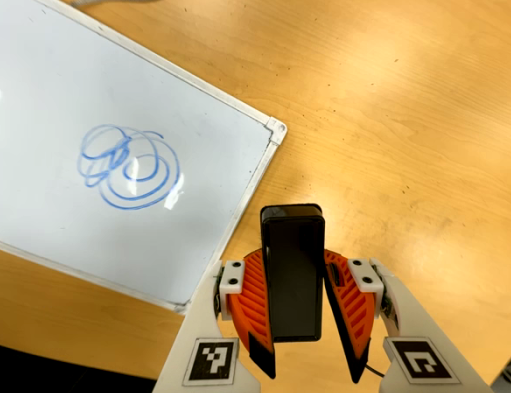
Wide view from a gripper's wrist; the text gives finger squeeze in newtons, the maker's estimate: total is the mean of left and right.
{"total": 6.4, "left": 6.2, "right": 6.5}